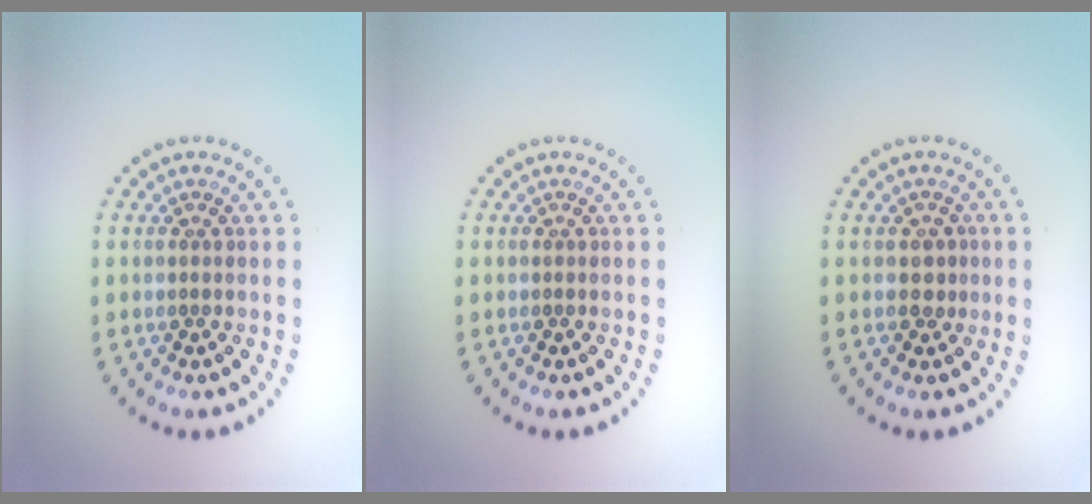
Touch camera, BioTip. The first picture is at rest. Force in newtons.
{"total": 0.0}
{"total": 1.4, "press": 1.1, "slide": 0.9}